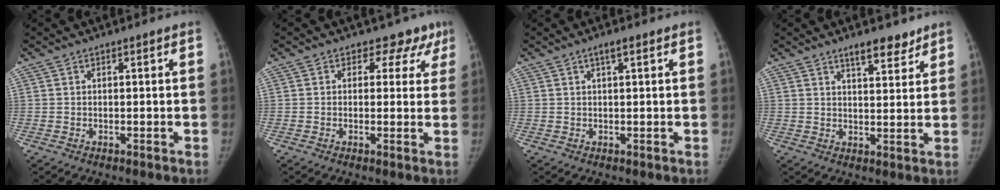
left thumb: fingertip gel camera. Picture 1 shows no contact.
{"total": 5.6, "force": [3.7, 4.2, 0.4], "torque": [0.040, -0.011, 0.023]}
{"total": 1.6, "force": [0.8, 0.3, 1.4], "torque": [-0.024, 0.003, 0.016]}
{"total": 5.7, "force": [4.3, 2.0, 3.0], "torque": [-0.024, -0.029, 0.066]}